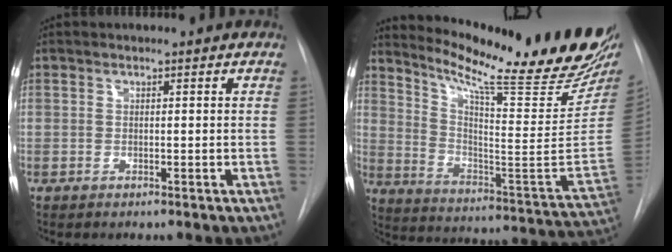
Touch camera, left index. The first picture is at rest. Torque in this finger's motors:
{"motor_torque": [0.26, -1.15, 0.08, 0.03]}